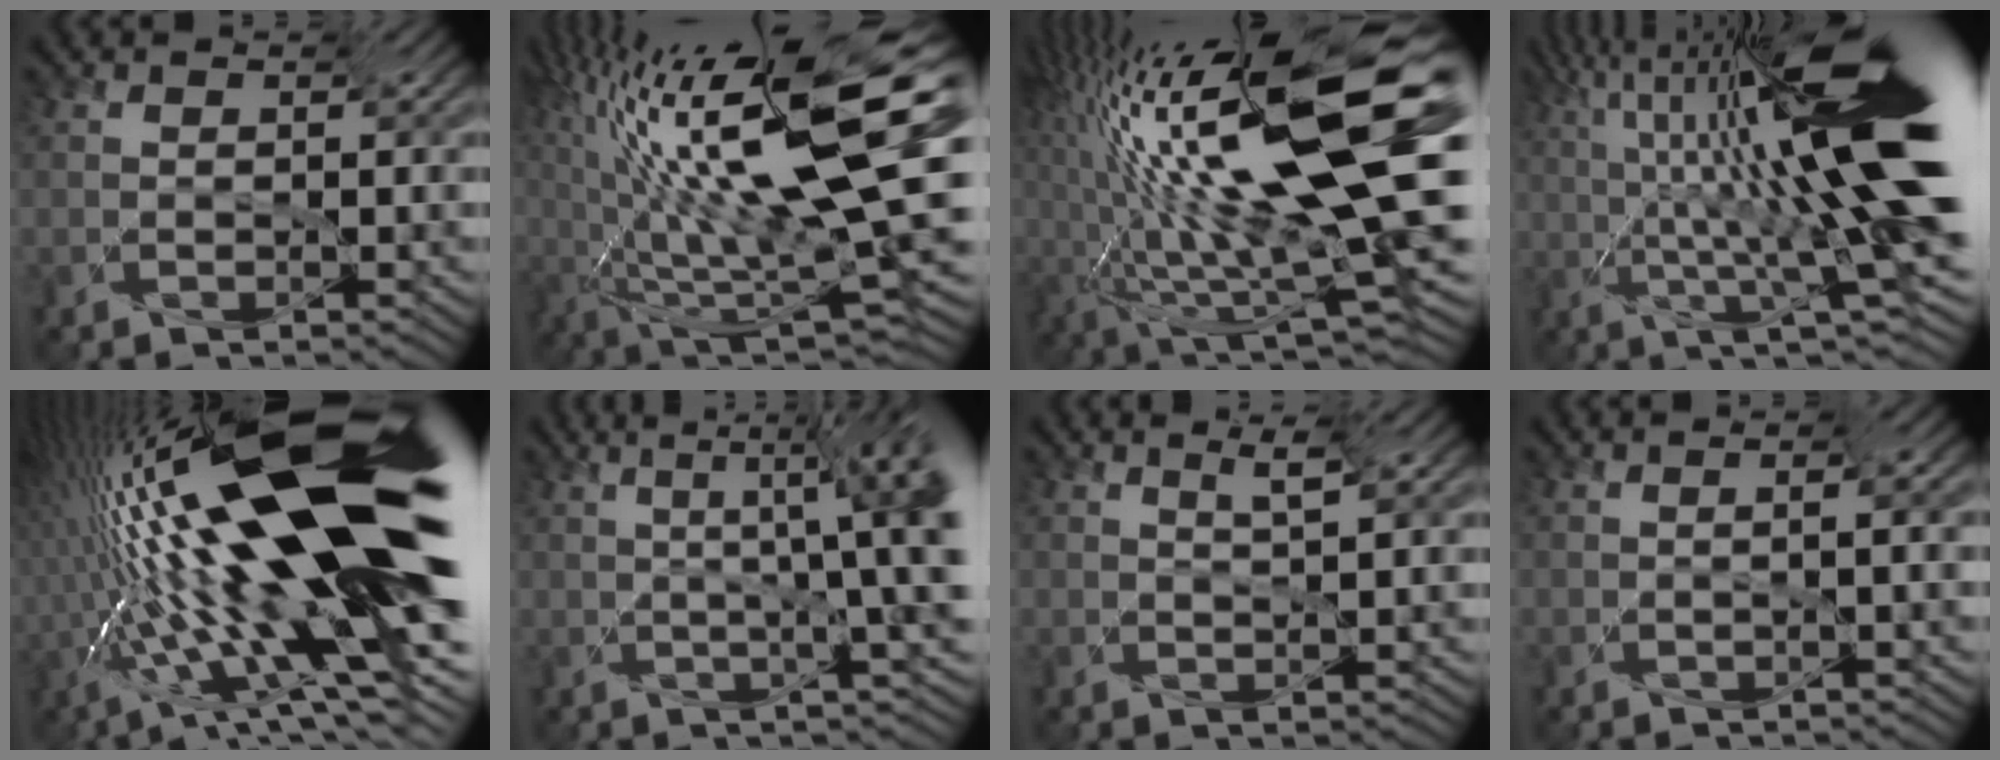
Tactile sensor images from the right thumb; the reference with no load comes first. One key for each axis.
{"total": 18.3, "fx": 1.2, "fy": 7.3, "fz": 16.8, "tx": -0.319, "ty": -0.013, "tz": 0.020}
{"total": 19.2, "fx": -0.2, "fy": 6.3, "fz": 18.1, "tx": -0.335, "ty": -0.018, "tz": -0.004}
{"total": 16.8, "fx": 2.8, "fy": 2.6, "fz": 16.3, "tx": -0.264, "ty": 0.033, "tz": 0.068}
{"total": 21.1, "fx": -1.4, "fy": 6.6, "fz": 20.0, "tx": -0.366, "ty": 0.010, "tz": -0.040}
{"total": 11.4, "fx": 2.0, "fy": 2.7, "fz": 10.9, "tx": -0.148, "ty": 0.022, "tz": 0.034}
{"total": 2.2, "fx": 1.6, "fy": 0.0, "fz": 1.5, "tx": -0.016, "ty": 0.004, "tz": 0.029}
{"total": 1.6, "fx": -0.2, "fy": -0.1, "fz": 1.6, "tx": -0.018, "ty": 0.009, "tz": -0.007}